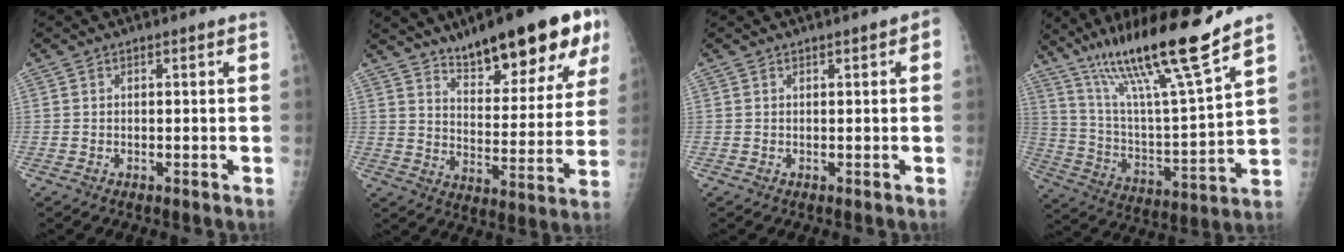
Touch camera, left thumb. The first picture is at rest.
{"total": 21.7, "force": [13.8, 6.1, 15.6], "torque": [-0.189, -0.057, 0.209]}
{"total": 1.8, "force": [0.6, 0.6, 1.6], "torque": [-0.019, 0.003, 0.006]}
{"total": 20.8, "force": [15.1, 1.0, 14.2], "torque": [-0.229, -0.070, 0.272]}